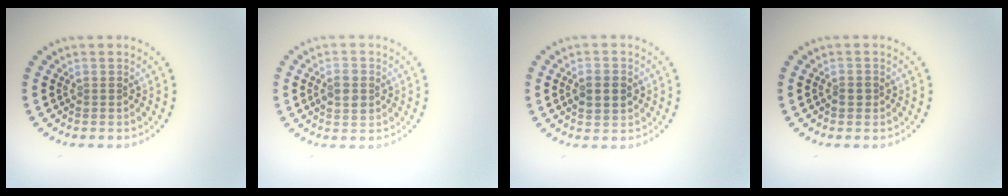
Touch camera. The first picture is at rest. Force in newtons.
{"total": 2.3, "press": 2.3, "slide": 0.1}
{"total": 2.5, "press": 2.5, "slide": 0.2}
{"total": 1.0, "press": 1.0, "slide": 0.3}